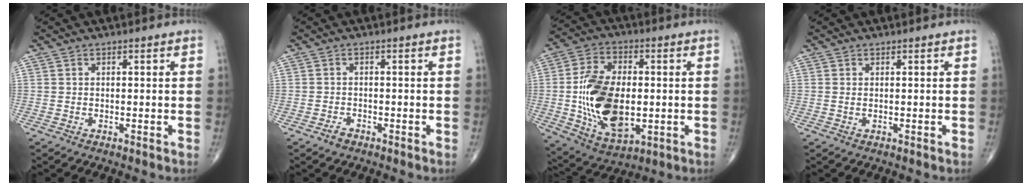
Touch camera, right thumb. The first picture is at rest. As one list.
[{"total": 1.6, "force": [-1.1, 0.9, 0.6], "torque": [-0.012, 0.006, -0.020]}, {"total": 19.0, "force": [-1.2, 11.0, 15.4], "torque": [-0.267, -0.001, -0.009]}, {"total": 0.6, "force": [0.1, 0.2, 0.5], "torque": [-0.012, 0.001, 0.004]}]